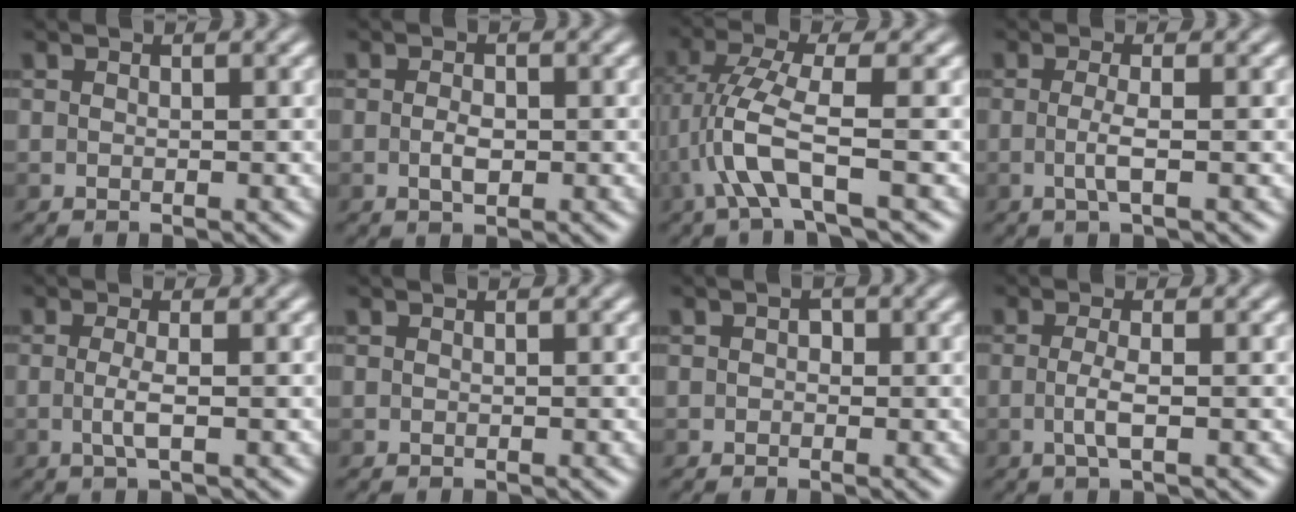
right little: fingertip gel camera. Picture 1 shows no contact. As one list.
[{"total": 1.5, "force": [-0.4, 0.8, 1.3], "torque": [-0.026, 0.002, -0.006]}, {"total": 4.5, "force": [-1.7, 0.5, 4.1], "torque": [-0.096, 0.011, -0.034]}, {"total": 1.7, "force": [-0.5, -0.1, 1.6], "torque": [-0.036, 0.001, -0.011]}, {"total": 1.7, "force": [-0.5, 0.0, 1.6], "torque": [-0.038, 0.000, -0.009]}, {"total": 0.0}, {"total": 1.6, "force": [0.5, 1.4, 0.7], "torque": [0.009, 0.007, -0.012]}, {"total": 1.9, "force": [-0.6, 0.1, 1.8], "torque": [-0.043, 0.000, -0.010]}]